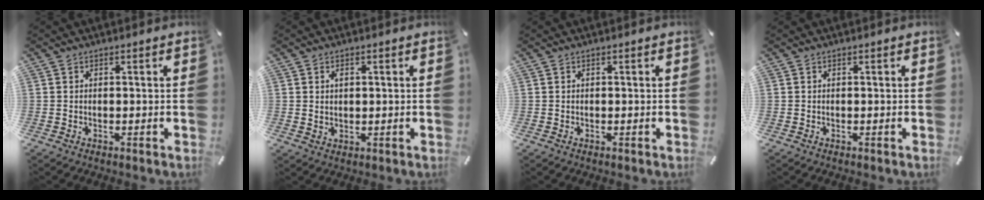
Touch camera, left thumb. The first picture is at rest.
{"total": 1.7, "force": [0.6, 1.2, 1.1], "torque": [-0.025, 0.003, 0.011]}
{"total": 0.0}
{"total": 0.0}